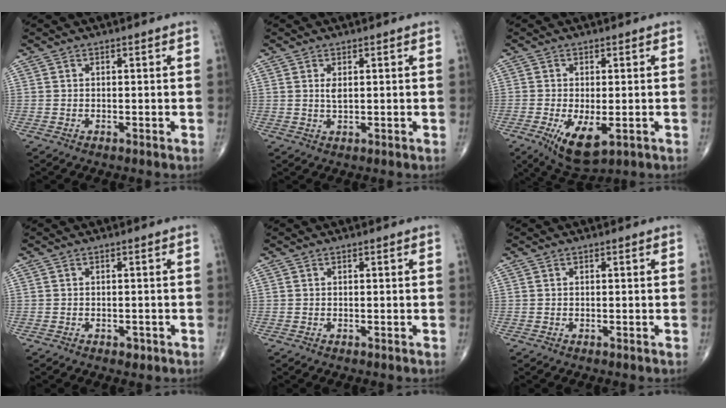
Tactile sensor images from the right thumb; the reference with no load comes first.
{"total": 1.8, "force": [0.6, 0.7, 1.5], "torque": [-0.031, -0.004, 0.015]}
{"total": 8.1, "force": [-2.7, 3.5, 6.9], "torque": [-0.120, -0.020, -0.033]}
{"total": 1.1, "force": [-0.6, 0.7, 0.5], "torque": [-0.006, 0.003, -0.008]}
{"total": 0.0}
{"total": 0.0}